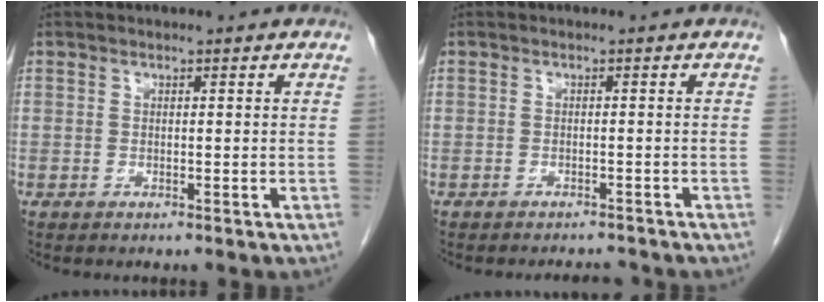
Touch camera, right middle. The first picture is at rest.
{"total": 3.3, "force": [-3.1, 0.7, 0.6], "torque": [-0.008, -0.006, -0.041]}